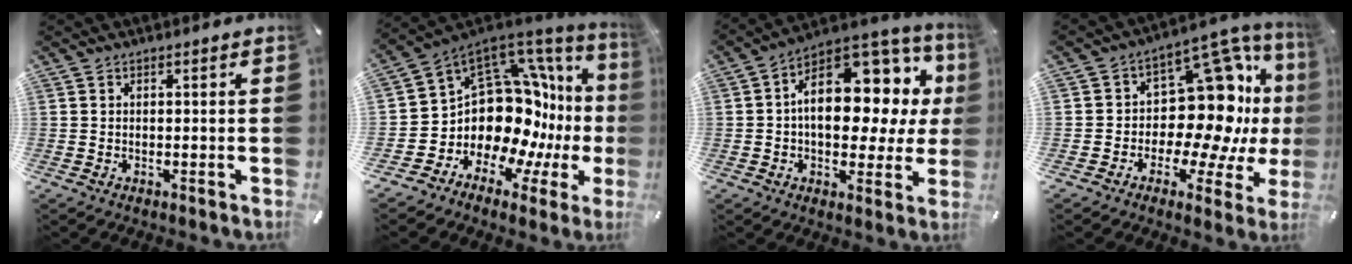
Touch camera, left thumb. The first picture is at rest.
{"total": 16.6, "force": [-0.4, 13.1, 10.3], "torque": [-0.166, -0.080, 0.033]}
{"total": 17.0, "force": [3.8, 11.0, 12.4], "torque": [-0.161, -0.038, 0.066]}
{"total": 20.0, "force": [3.0, 12.7, 15.2], "torque": [-0.199, -0.045, 0.053]}